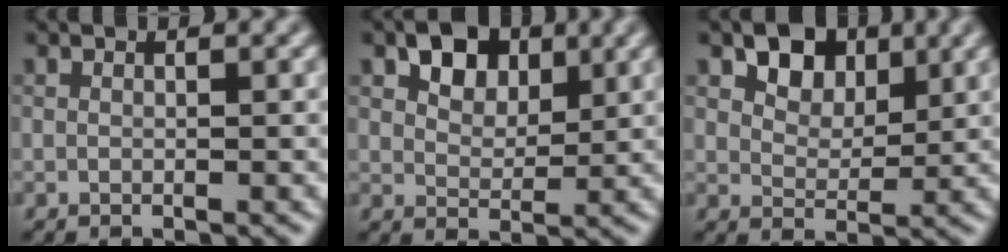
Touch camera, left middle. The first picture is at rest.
{"total": 3.4, "force": [1.5, 2.4, 1.9], "torque": [-0.034, 0.002, 0.027]}
{"total": 3.3, "force": [1.6, 2.3, 1.7], "torque": [-0.034, -0.001, 0.027]}